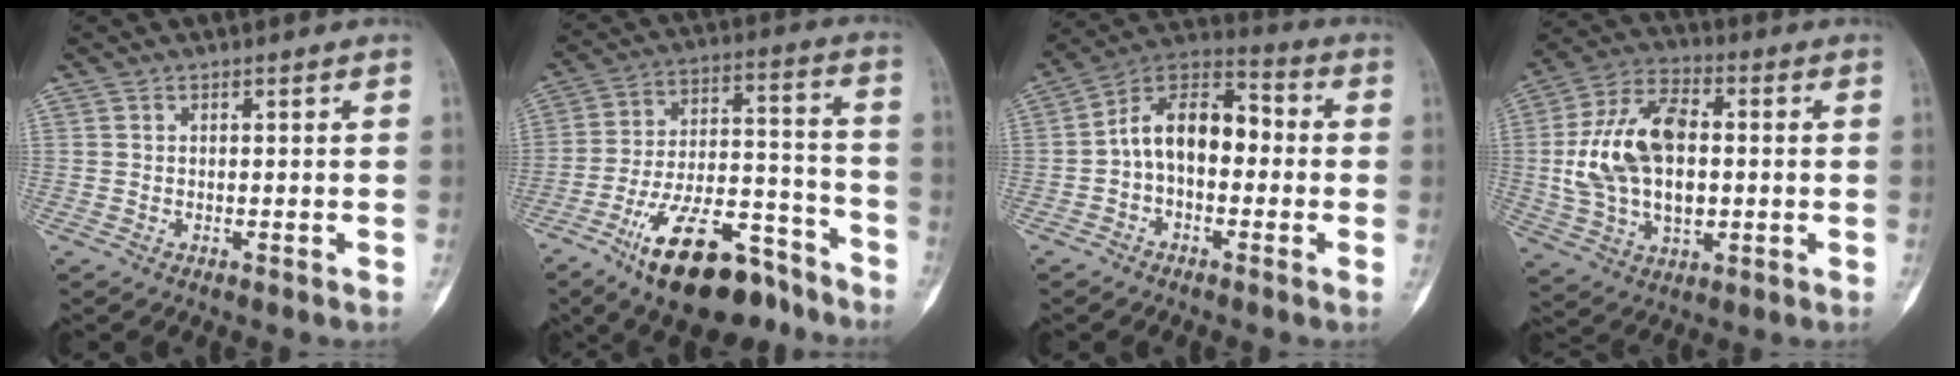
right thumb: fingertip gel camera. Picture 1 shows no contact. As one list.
[{"total": 21.2, "force": [-14.0, 8.8, 13.3], "torque": [-0.212, 0.091, -0.229]}, {"total": 12.6, "force": [-0.6, 7.7, 10.0], "torque": [-0.139, 0.043, -0.027]}, {"total": 18.5, "force": [0.8, 10.9, 14.9], "torque": [-0.273, 0.015, 0.016]}]